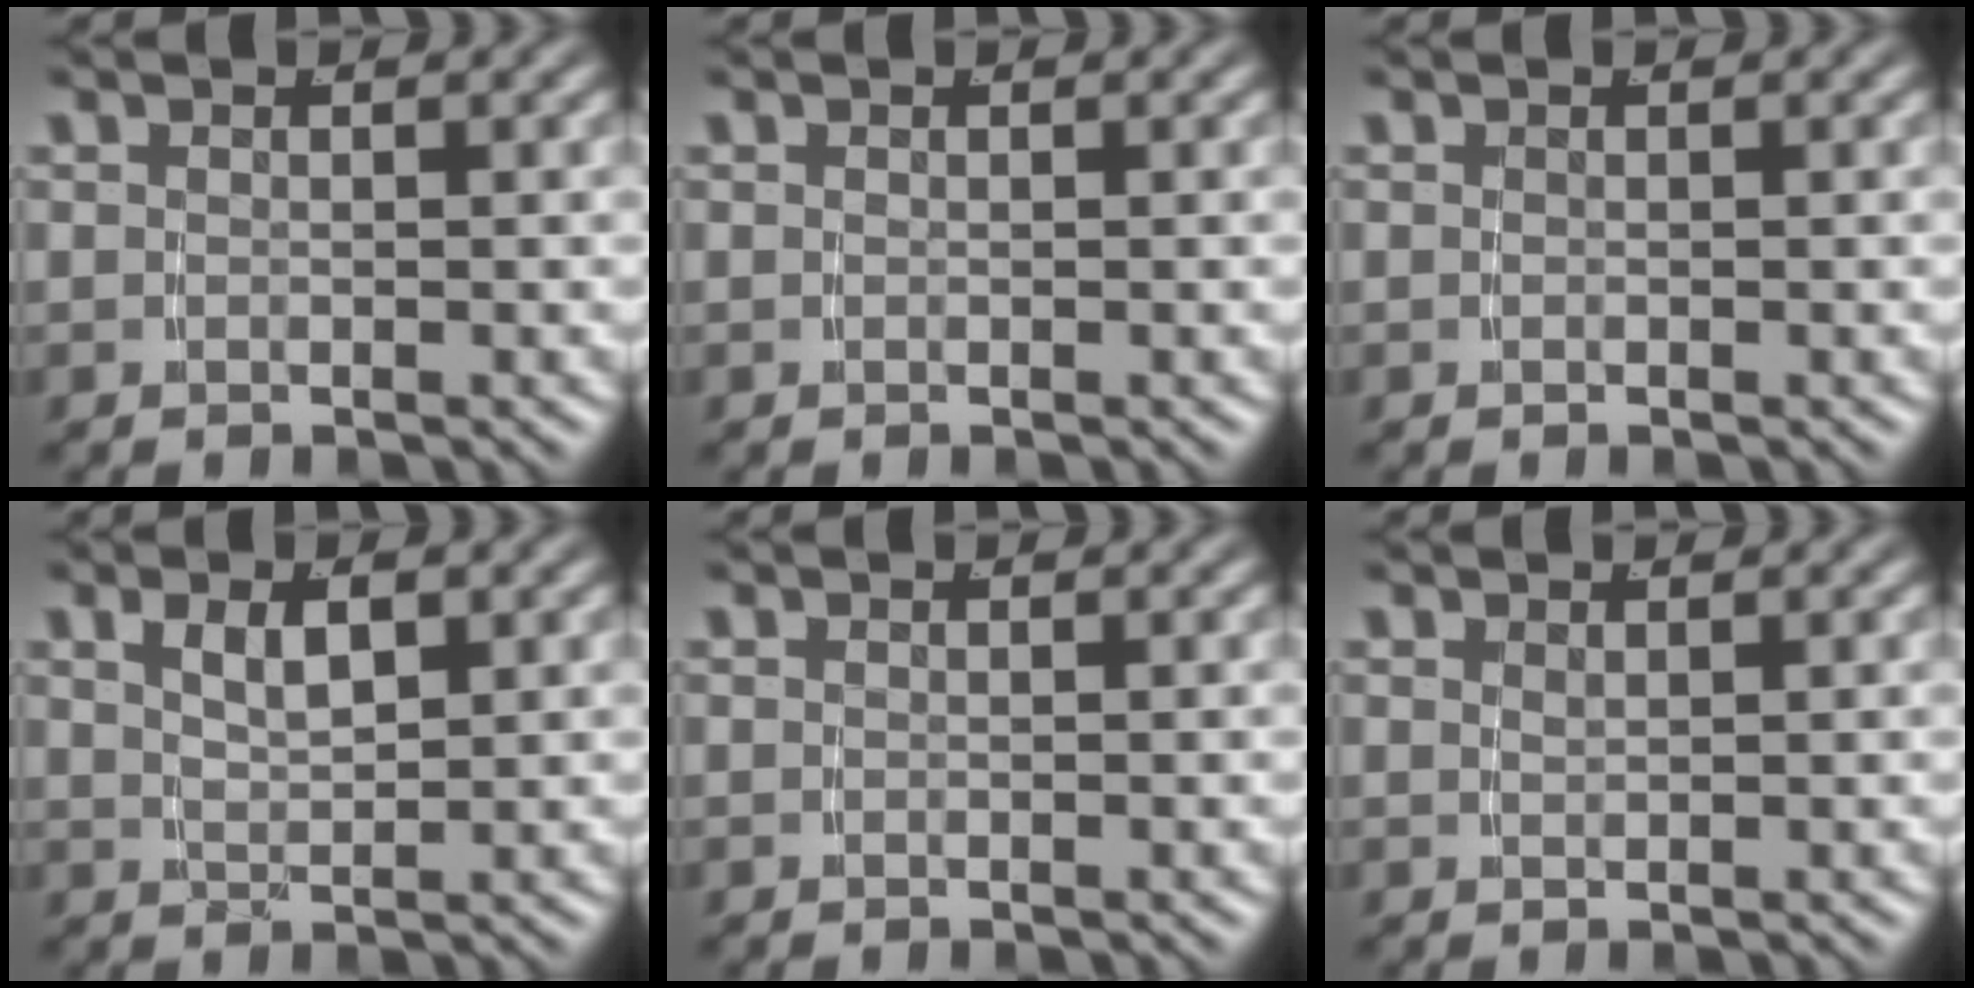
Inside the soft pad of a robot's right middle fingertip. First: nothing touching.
{"total": 0.0}
{"total": 0.0}
{"total": 2.5, "force": [0.9, 0.8, 2.3], "torque": [-0.032, -0.005, 0.026]}
{"total": 0.0}
{"total": 0.9, "force": [0.5, -0.7, 0.0], "torque": [0.004, -0.002, 0.015]}